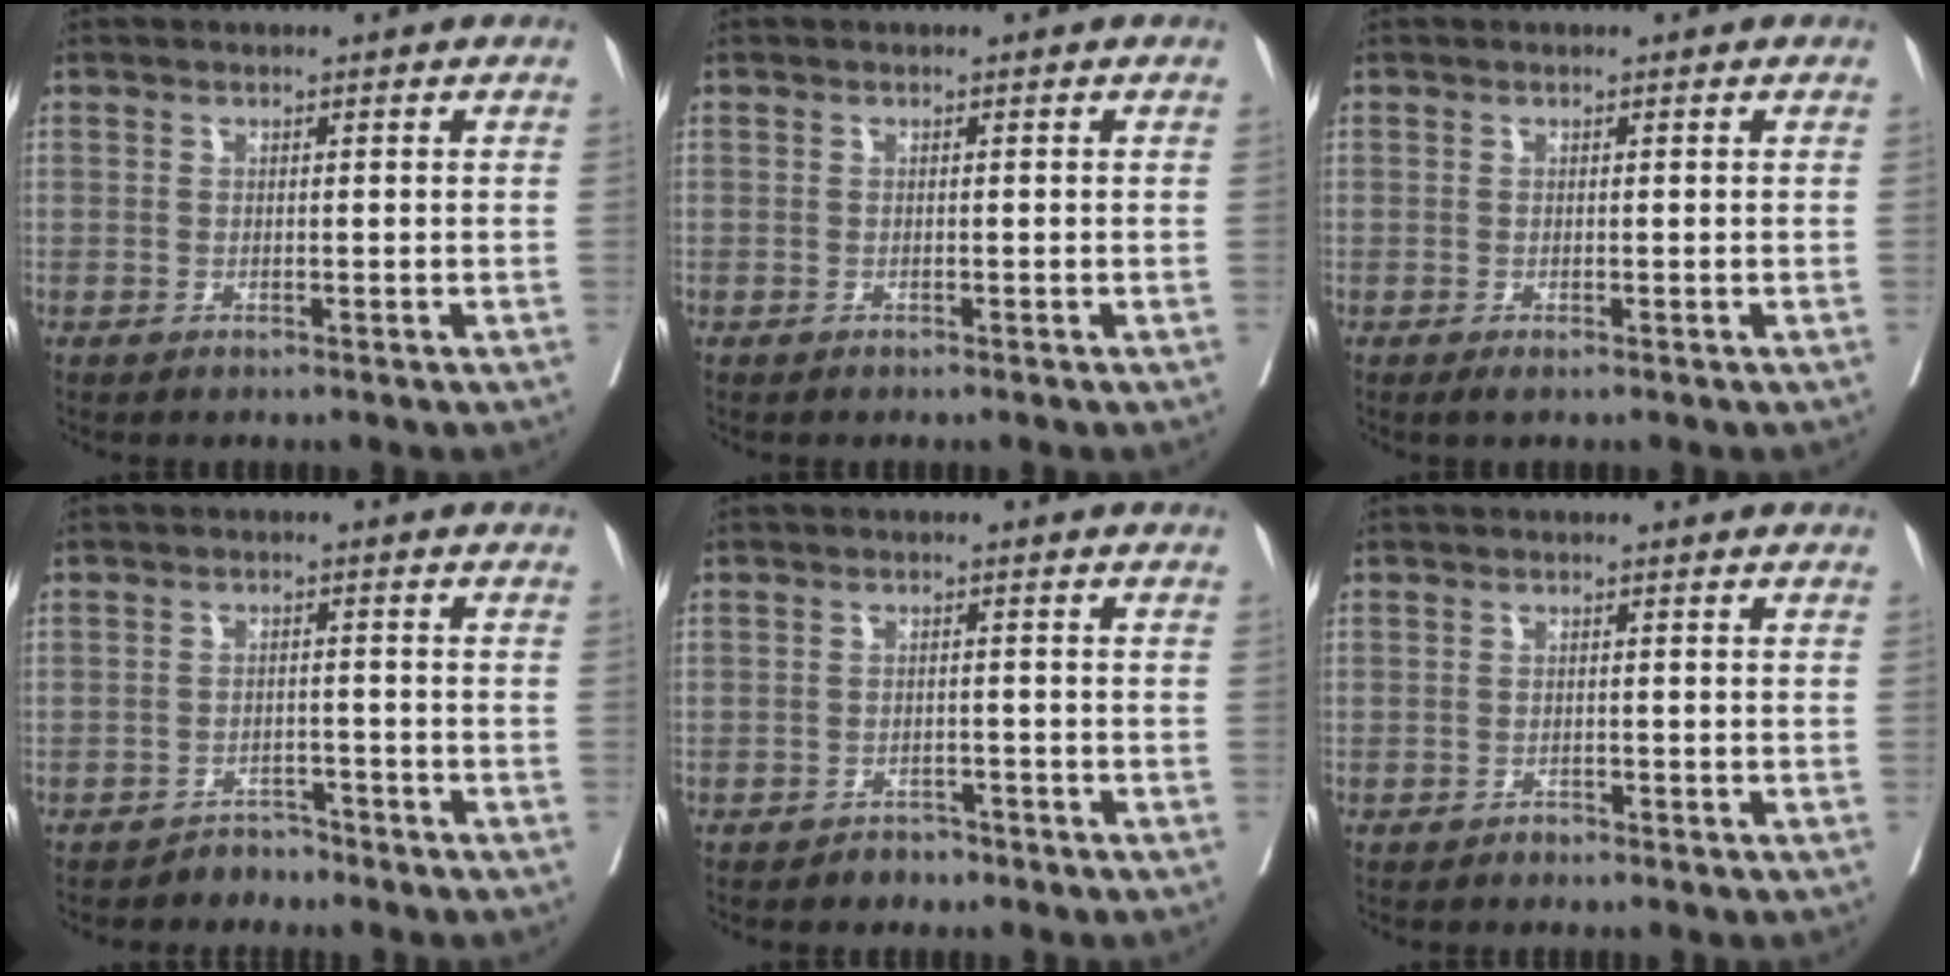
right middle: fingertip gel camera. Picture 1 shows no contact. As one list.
[{"total": 0.0}, {"total": 0.7, "force": [-0.3, 0.0, 0.6], "torque": [-0.012, -0.005, -0.003]}, {"total": 2.5, "force": [-2.3, 0.9, -0.5], "torque": [0.006, 0.000, -0.035]}, {"total": 2.0, "force": [-1.6, 1.1, 0.1], "torque": [-0.009, 0.003, -0.025]}, {"total": 0.7, "force": [-0.6, 0.2, 0.0], "torque": [-0.004, -0.001, -0.013]}]